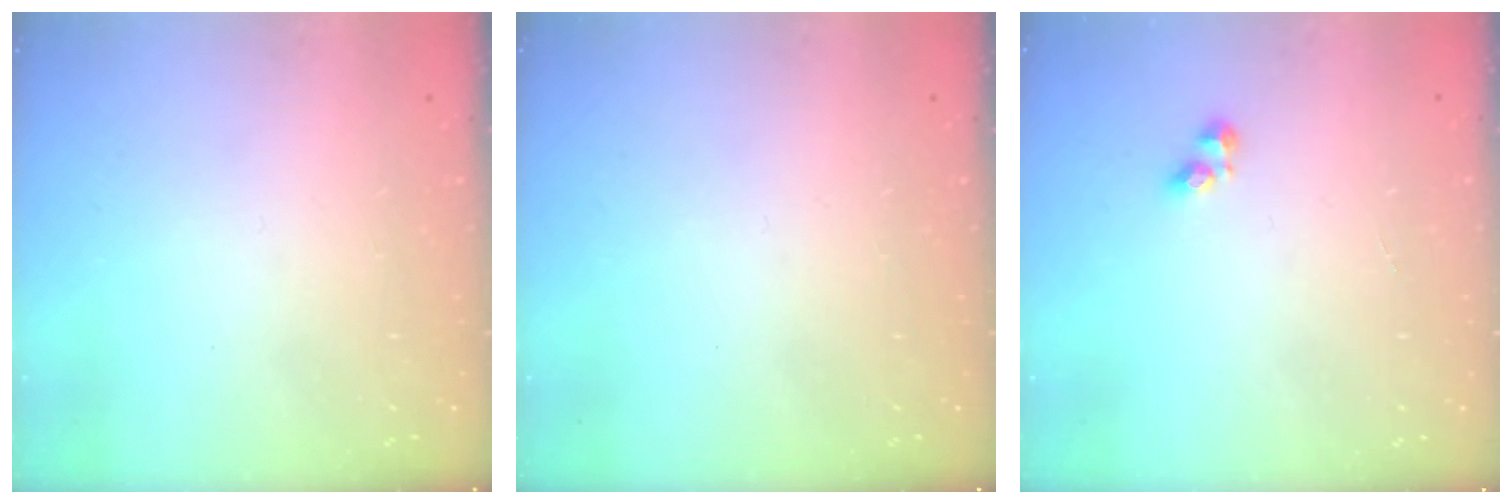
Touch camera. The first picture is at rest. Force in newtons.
{"total": 0.0}
{"total": 3.0, "press": 2.9, "slide": 0.6}